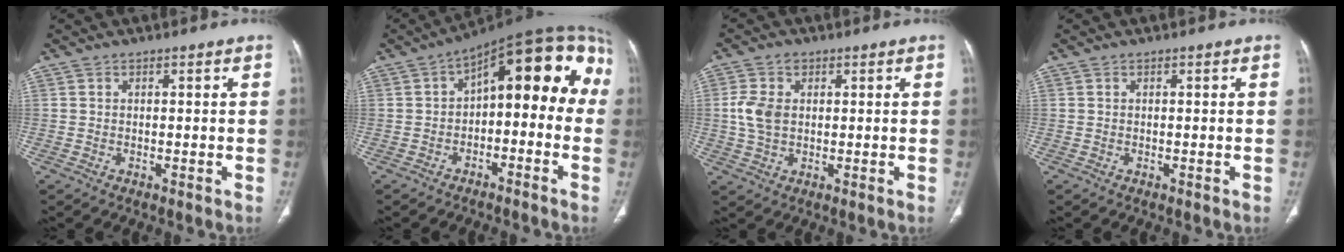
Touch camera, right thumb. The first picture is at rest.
{"total": 17.5, "force": [-0.2, 8.7, 15.1], "torque": [-0.169, 0.062, -0.014]}
{"total": 5.9, "force": [0.7, 4.2, 4.1], "torque": [-0.088, 0.005, 0.017]}
{"total": 0.0}